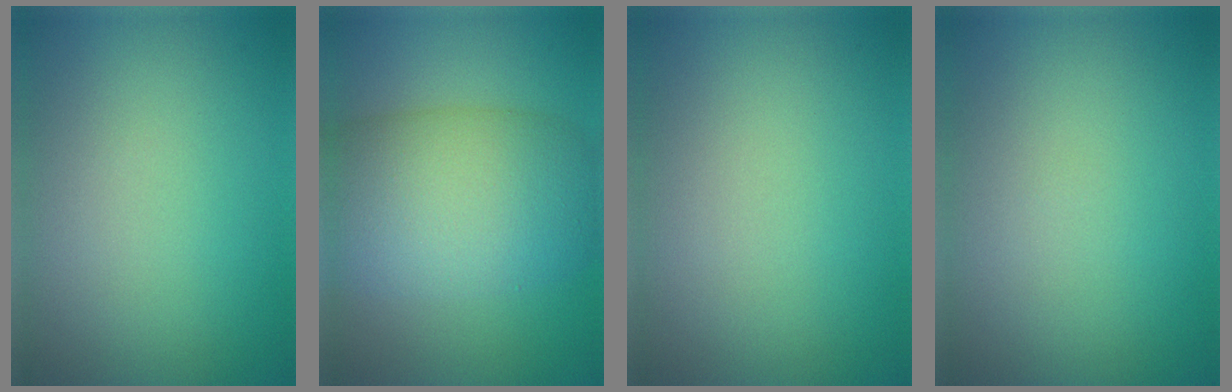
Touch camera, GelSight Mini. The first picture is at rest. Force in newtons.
{"total": 10.1, "press": 10.0, "slide": 0.3}
{"total": 0.0}
{"total": 0.0}